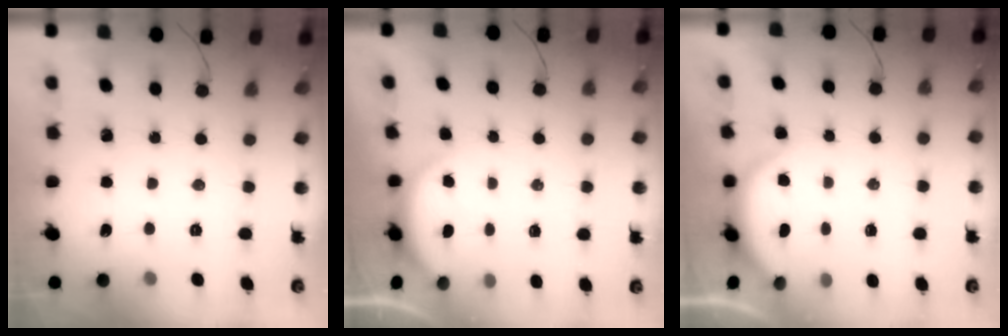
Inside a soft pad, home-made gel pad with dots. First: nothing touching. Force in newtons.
{"total": 2.9, "press": 2.2, "slide": 1.8}
{"total": 2.5, "press": 2.5, "slide": 0.6}